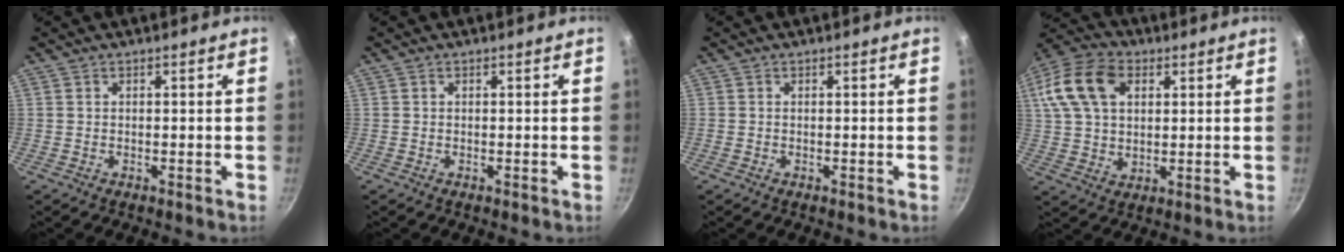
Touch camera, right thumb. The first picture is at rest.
{"total": 0.0}
{"total": 0.0}
{"total": 15.9, "force": [4.9, 10.6, 10.7], "torque": [-0.196, 0.009, 0.081]}